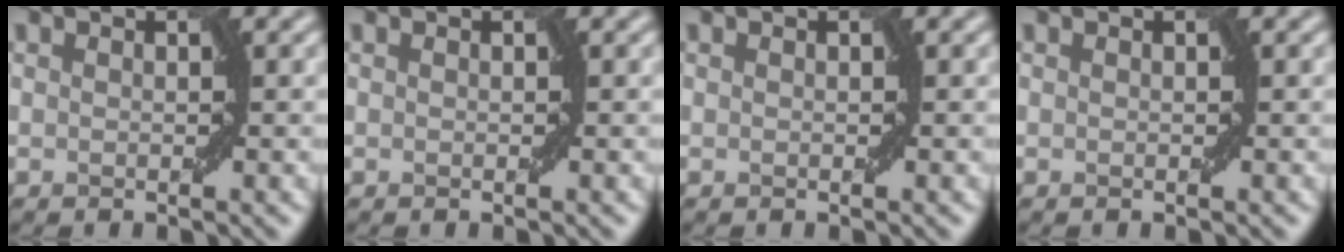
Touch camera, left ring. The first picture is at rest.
{"total": 0.0}
{"total": 0.0}
{"total": 0.0}